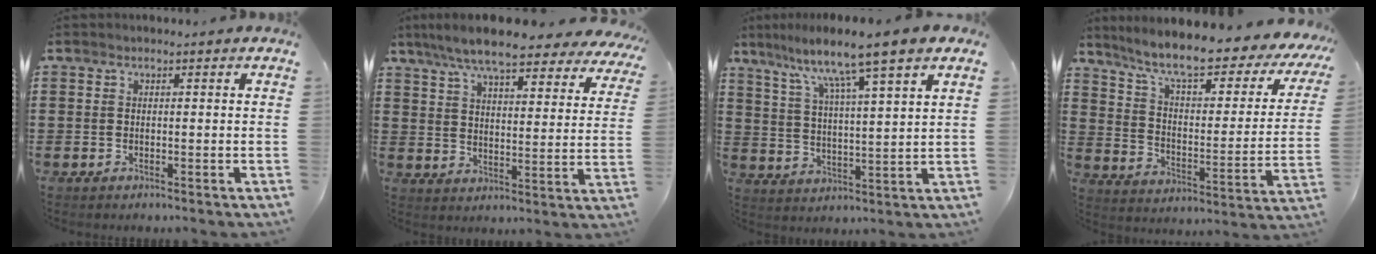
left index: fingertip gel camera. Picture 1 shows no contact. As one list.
[{"total": 8.8, "force": [7.7, 1.1, 4.1], "torque": [-0.109, -0.030, 0.138]}, {"total": 8.5, "force": [6.7, -0.7, 5.2], "torque": [-0.118, -0.042, 0.104]}, {"total": 9.6, "force": [7.6, 1.2, 5.8], "torque": [-0.131, -0.050, 0.125]}]